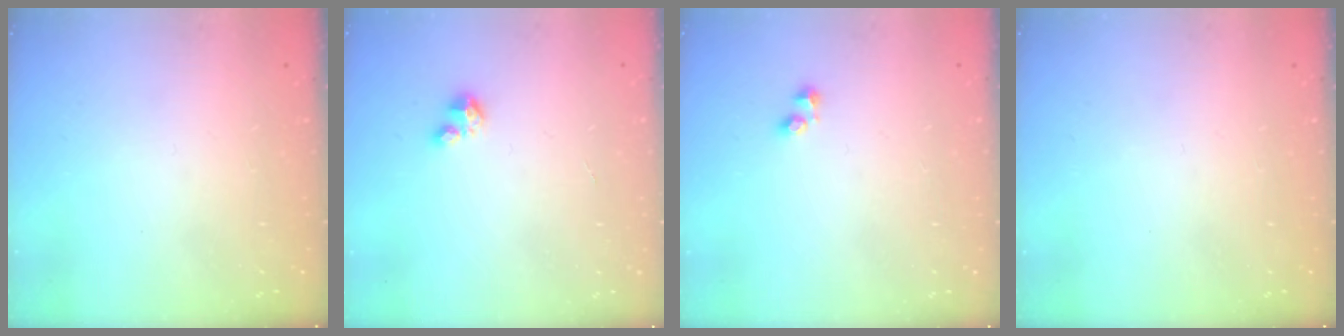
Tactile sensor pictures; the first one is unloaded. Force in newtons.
{"total": 1.9, "press": 1.9, "slide": 0.1}
{"total": 1.9, "press": 1.9, "slide": 0.5}
{"total": 0.0}